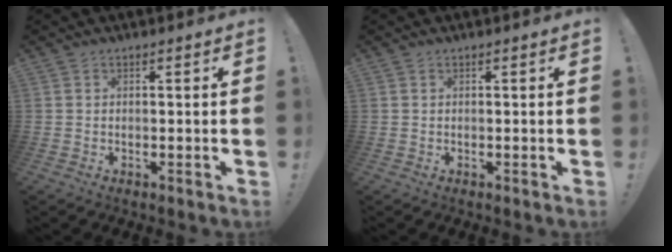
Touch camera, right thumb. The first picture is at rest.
{"total": 0.0}